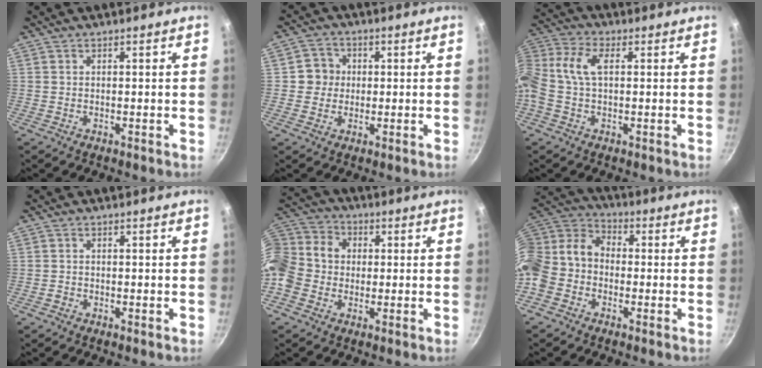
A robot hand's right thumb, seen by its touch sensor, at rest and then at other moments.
{"total": 4.8, "force": [0.2, 4.7, 1.2], "torque": [0.010, 0.009, -0.003]}
{"total": 11.9, "force": [1.3, 6.8, 9.6], "torque": [-0.239, 0.029, 0.025]}
{"total": 0.6, "force": [-0.3, 0.3, 0.5], "torque": [-0.011, -0.002, -0.007]}
{"total": 14.8, "force": [-0.3, 11.9, 8.7], "torque": [-0.185, 0.037, -0.013]}
{"total": 16.7, "force": [-3.4, 13.1, 9.8], "torque": [-0.226, 0.059, -0.073]}